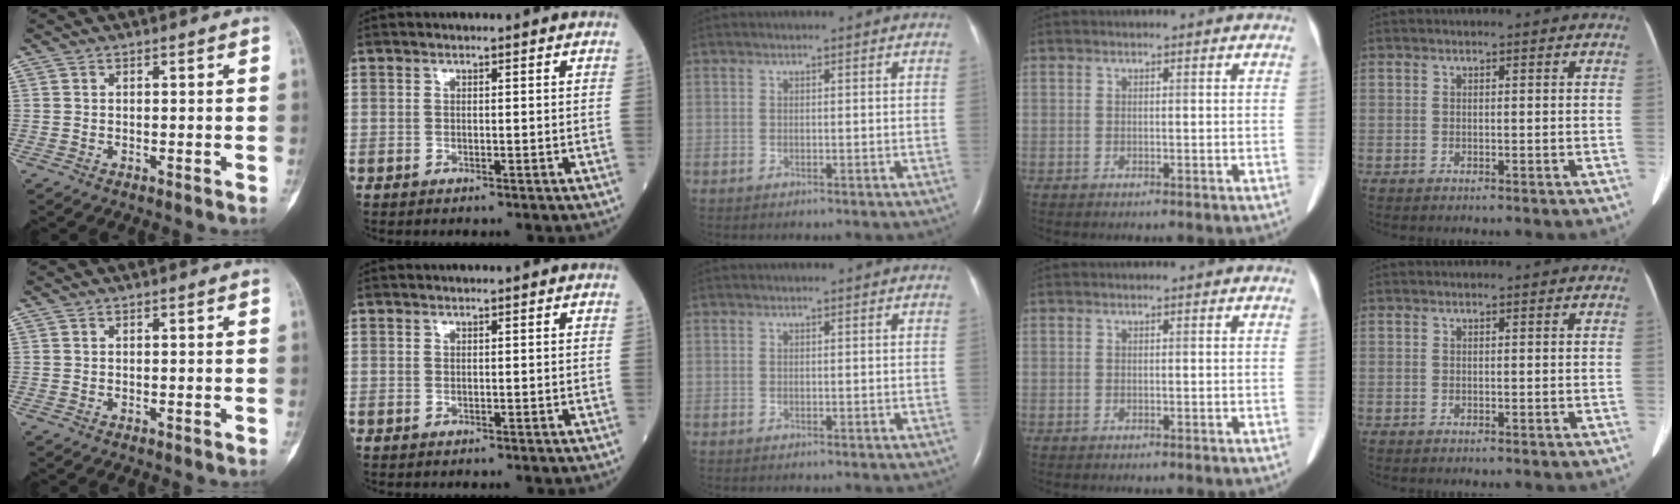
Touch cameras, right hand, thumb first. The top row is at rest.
{}